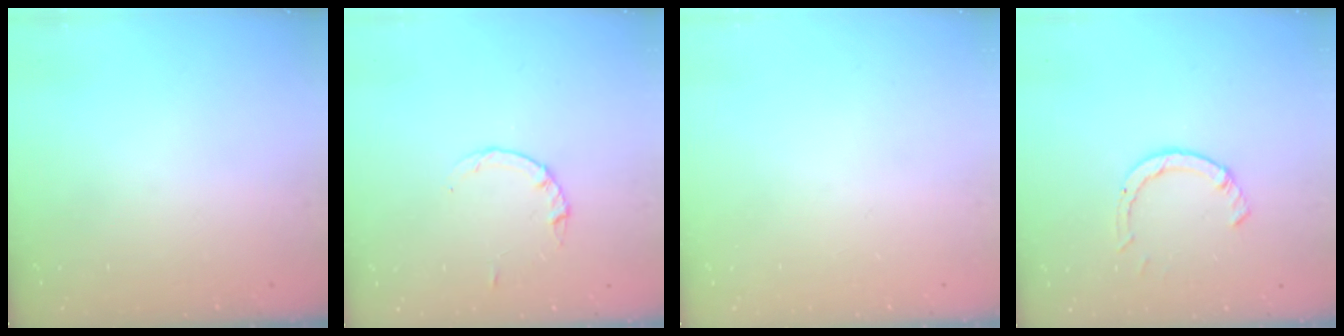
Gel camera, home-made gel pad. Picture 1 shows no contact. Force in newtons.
{"total": 2.8, "press": 2.8, "slide": 0.4}
{"total": 0.0}
{"total": 4.2, "press": 4.1, "slide": 0.4}